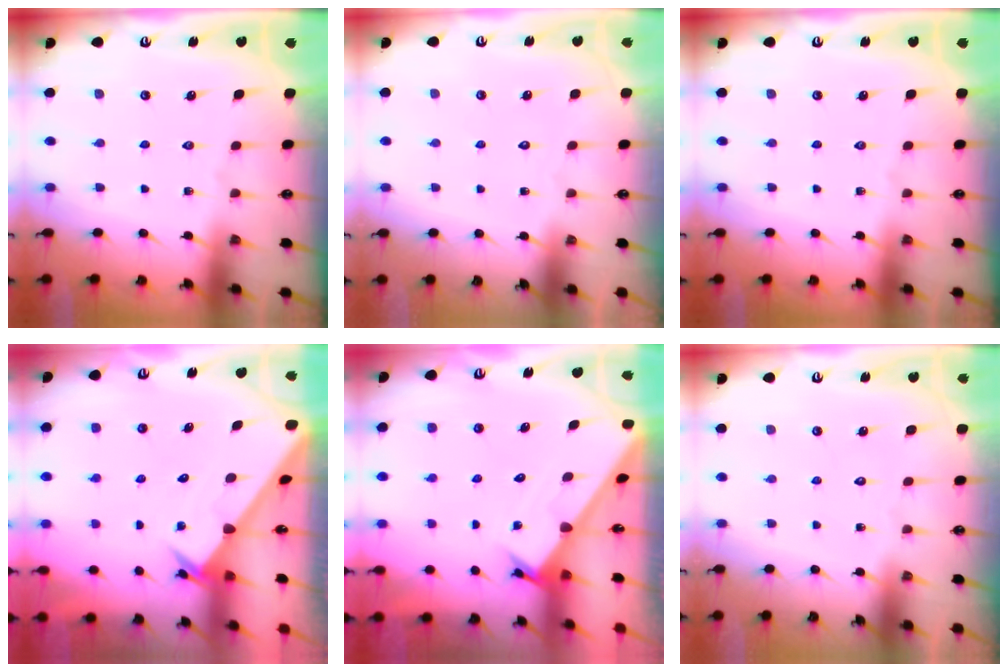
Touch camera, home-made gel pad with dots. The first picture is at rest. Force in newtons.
{"total": 1.6, "press": 1.6, "slide": 0.1}
{"total": 0.0}
{"total": 2.2, "press": 2.2, "slide": 0.2}
{"total": 1.7, "press": 1.7, "slide": 0.1}
{"total": 1.6, "press": 1.6, "slide": 0.1}